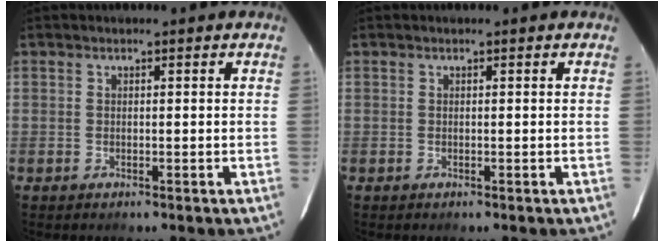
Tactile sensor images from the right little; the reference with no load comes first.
{"total": 0.0}